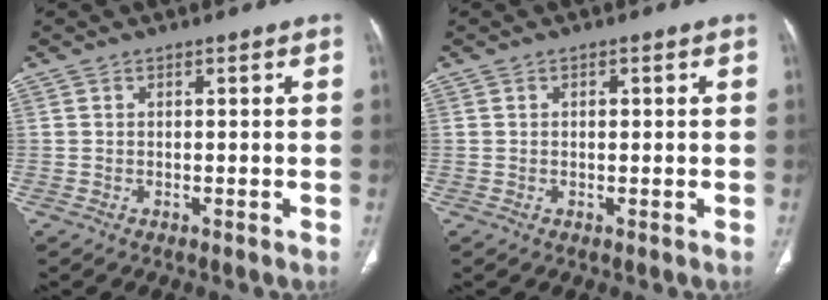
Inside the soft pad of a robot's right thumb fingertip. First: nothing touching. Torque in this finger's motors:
{"motor_torque": [0.03, -0.25, 0.25, -0.02, 0.04]}